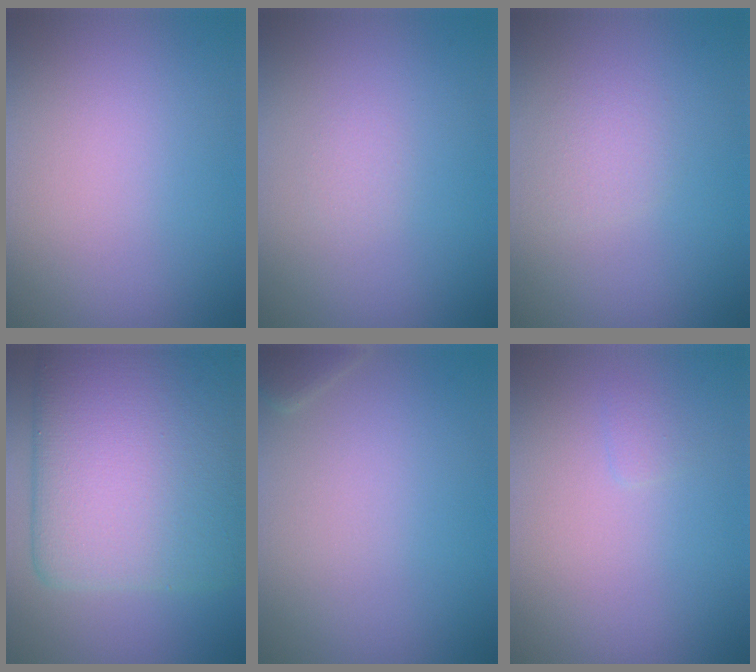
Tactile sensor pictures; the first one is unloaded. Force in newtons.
{"total": 0.6, "press": 0.6, "slide": 0.0}
{"total": 1.3, "press": 1.3, "slide": 0.2}
{"total": 15.7, "press": 15.7, "slide": 0.3}
{"total": 1.2, "press": 1.2, "slide": 0.1}
{"total": 0.6, "press": 0.6, "slide": 0.1}